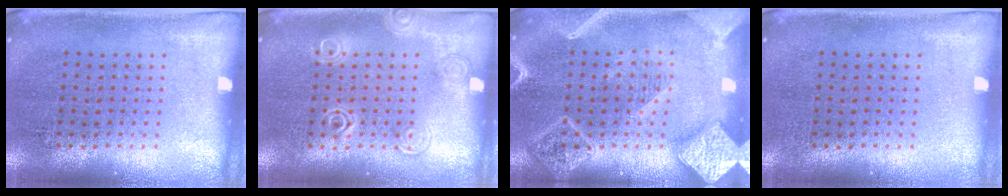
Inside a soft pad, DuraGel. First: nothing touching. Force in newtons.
{"total": 1.9, "press": 1.9, "slide": 0.4}
{"total": 2.8, "press": 2.8, "slide": 0.3}
{"total": 0.0}